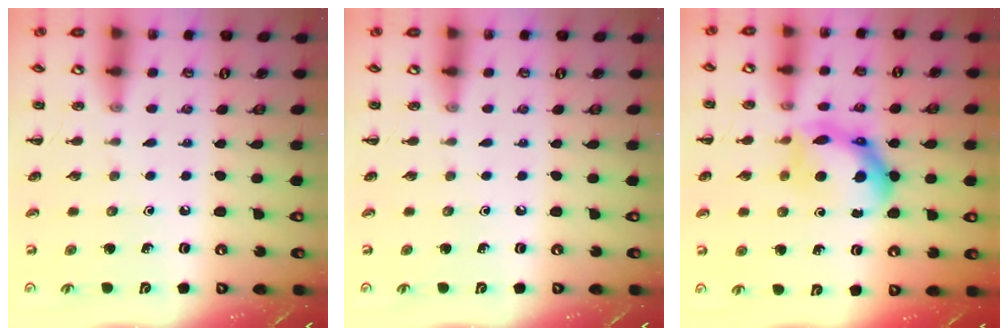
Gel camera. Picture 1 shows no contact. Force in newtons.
{"total": 0.0}
{"total": 10.7, "press": 10.6, "slide": 0.7}